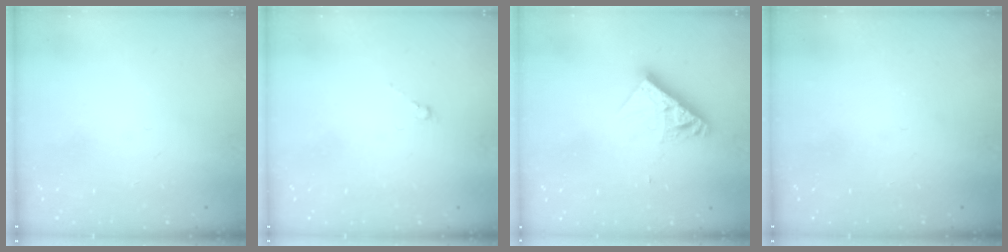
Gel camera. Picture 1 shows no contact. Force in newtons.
{"total": 0.5, "press": 0.3, "slide": 0.4}
{"total": 10.2, "press": 10.2, "slide": 0.7}
{"total": 0.0}